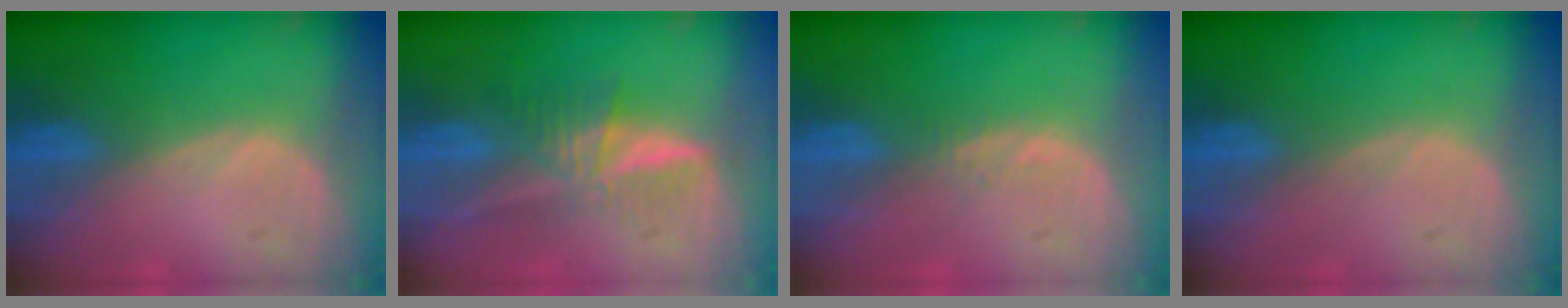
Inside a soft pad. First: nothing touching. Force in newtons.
{"total": 6.1, "press": 5.7, "slide": 2.1}
{"total": 0.7, "press": 0.7, "slide": 0.1}
{"total": 0.0}